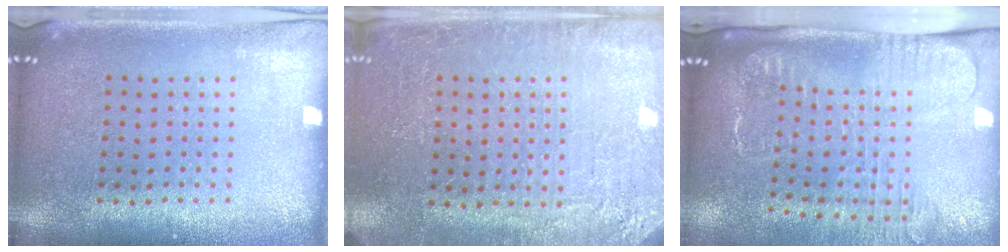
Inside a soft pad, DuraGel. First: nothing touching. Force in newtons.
{"total": 2.9, "press": 2.9, "slide": 0.4}
{"total": 2.6, "press": 2.0, "slide": 1.7}